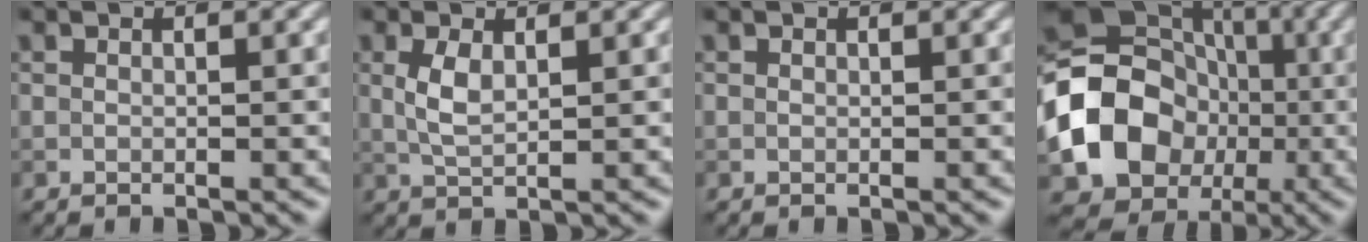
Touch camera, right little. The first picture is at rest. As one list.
[{"total": 2.4, "force": [0.6, 1.0, 2.1], "torque": [-0.051, 0.002, 0.014]}, {"total": 0.0}, {"total": 12.0, "force": [-2.5, 9.9, 6.3], "torque": [-0.110, -0.009, -0.046]}]